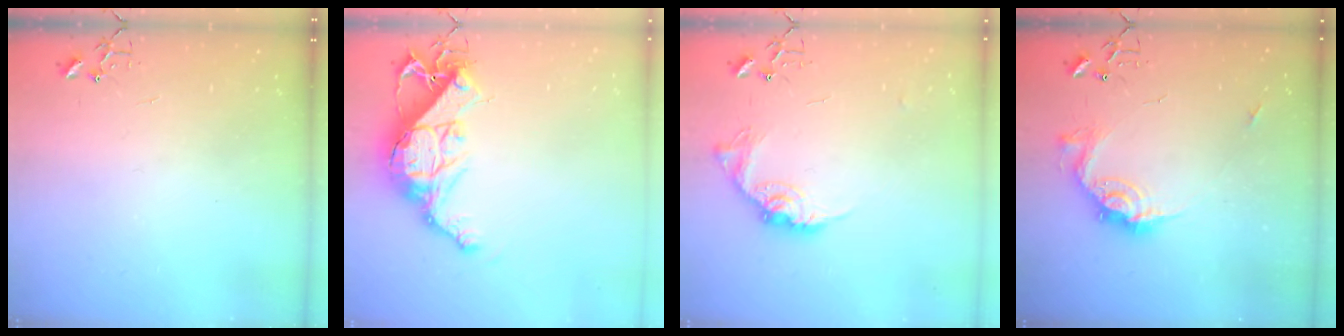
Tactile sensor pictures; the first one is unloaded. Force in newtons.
{"total": 15.3, "press": 15.3, "slide": 1.0}
{"total": 12.6, "press": 12.6, "slide": 0.5}
{"total": 14.2, "press": 14.2, "slide": 1.3}